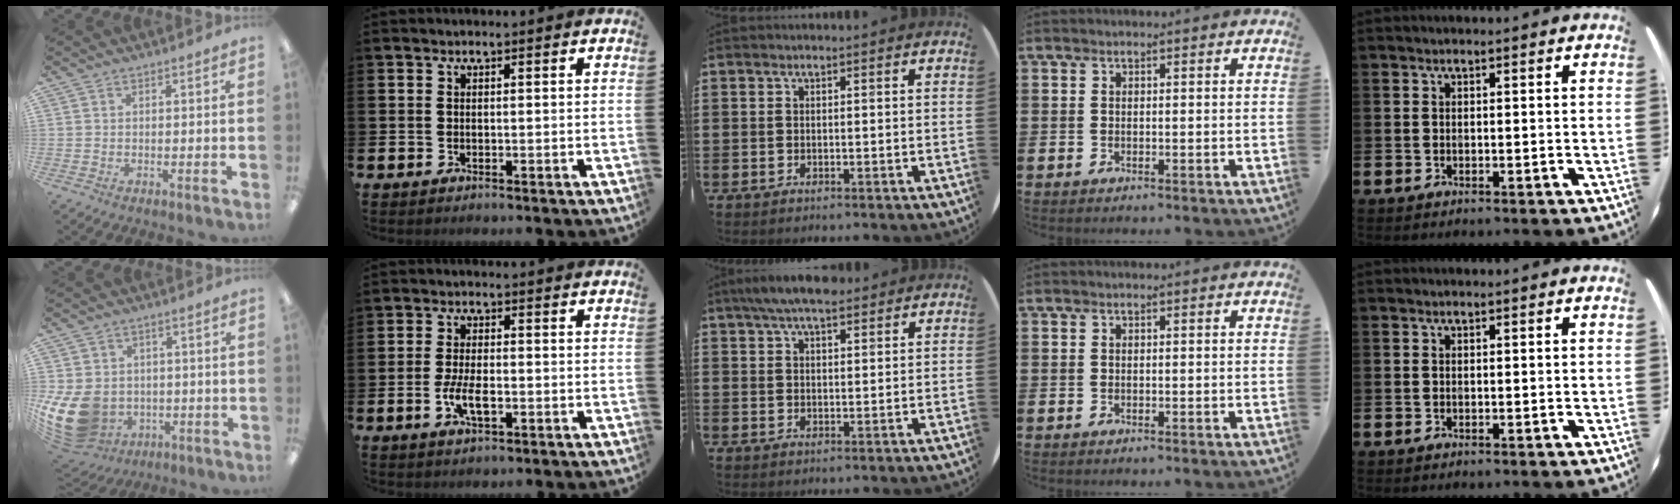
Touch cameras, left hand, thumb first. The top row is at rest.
{"thumb": {"total": 13.0, "force": [-2.7, 10.7, 6.9], "torque": [-0.173, 0.008, -0.041]}, "index": {"total": 4.3, "force": [-1.2, 1.7, 3.8], "torque": [-0.070, 0.002, -0.022]}, "middle": {"total": 5.1, "force": [4.2, 1.3, 2.6], "torque": [-0.052, -0.005, 0.074]}}